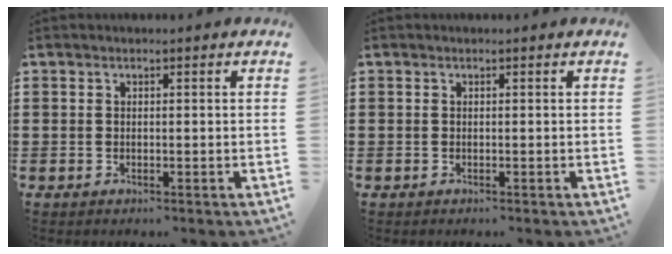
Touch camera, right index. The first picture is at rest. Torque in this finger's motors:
{"motor_torque": [0.17, 0.55, -0.05, -0.02]}